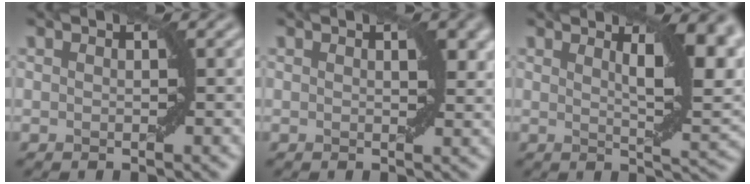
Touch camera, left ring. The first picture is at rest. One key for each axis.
{"total": 2.1, "fx": 0.8, "fy": 0.8, "fz": 1.7, "tx": -0.018, "ty": 0.000, "tz": 0.016}
{"total": 7.2, "fx": 2.7, "fy": 2.0, "fz": 6.4, "tx": -0.078, "ty": 0.001, "tz": 0.044}